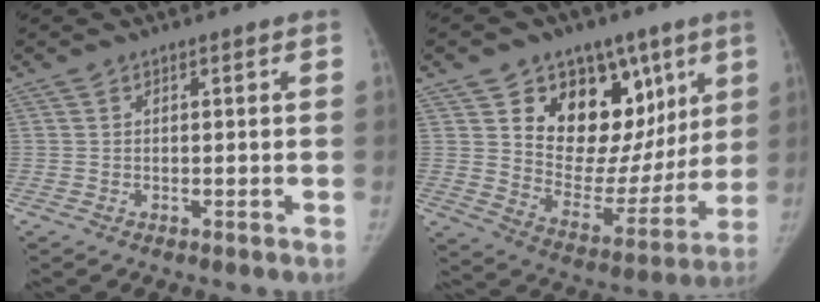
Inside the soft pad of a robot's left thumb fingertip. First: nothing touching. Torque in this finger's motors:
{"motor_torque": [1.52, 1.59, 0.01, -0.08, 0.04]}